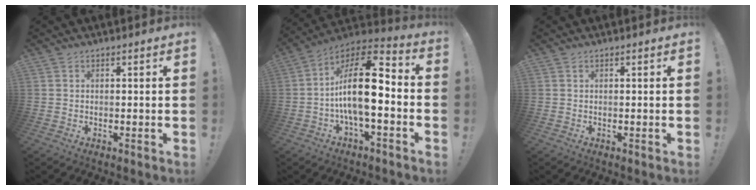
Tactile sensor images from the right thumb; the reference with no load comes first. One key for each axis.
{"total": 18.1, "fx": -1.6, "fy": 7.5, "fz": 16.4, "tx": -0.291, "ty": 0.017, "tz": -0.025}
{"total": 0.0}